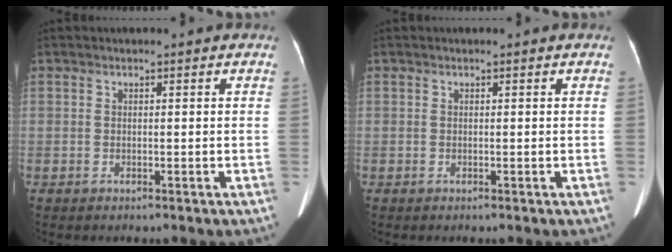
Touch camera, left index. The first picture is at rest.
{"total": 0.0}